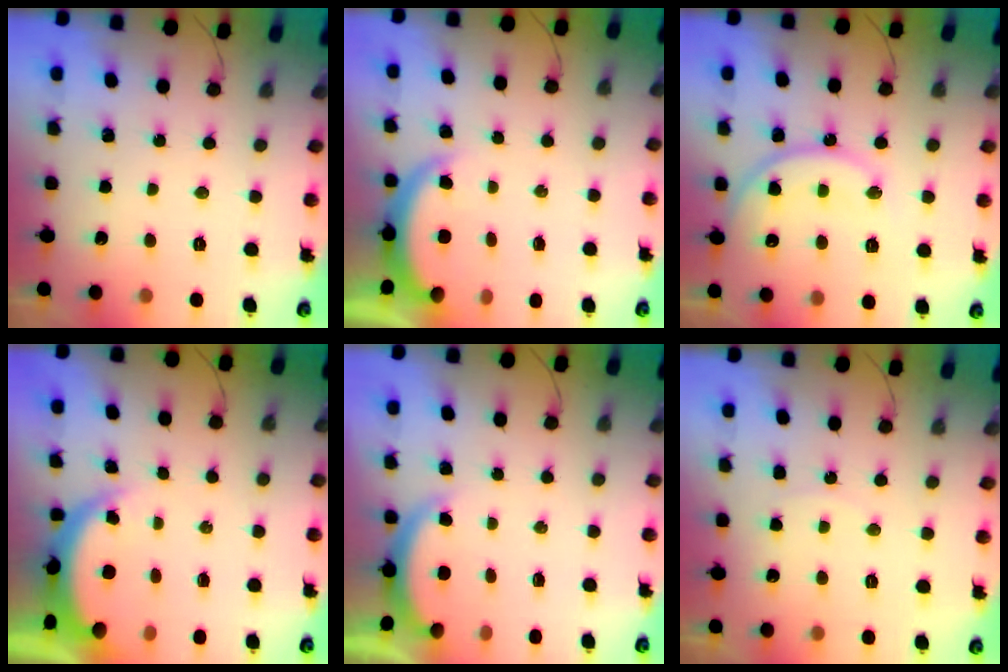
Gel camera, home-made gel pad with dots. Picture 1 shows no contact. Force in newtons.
{"total": 4.0, "press": 4.0, "slide": 0.5}
{"total": 12.8, "press": 12.8, "slide": 0.9}
{"total": 4.6, "press": 4.6, "slide": 0.7}
{"total": 2.2, "press": 2.2, "slide": 0.5}
{"total": 4.8, "press": 4.8, "slide": 0.6}